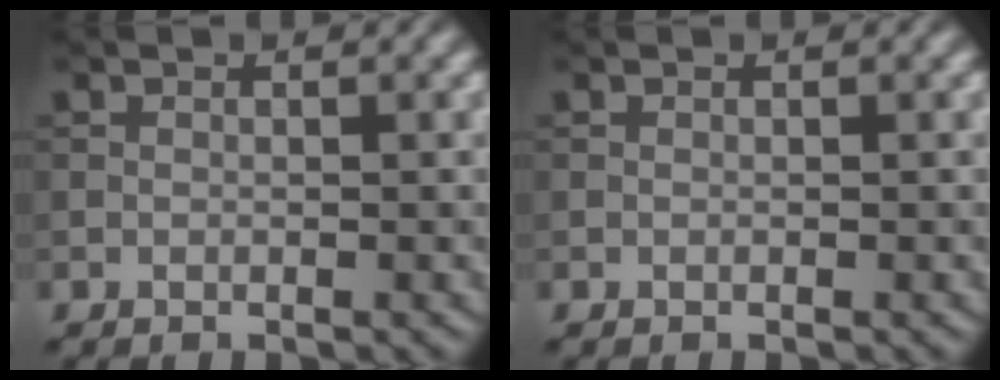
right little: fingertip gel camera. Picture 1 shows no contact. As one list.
[{"total": 0.0}]